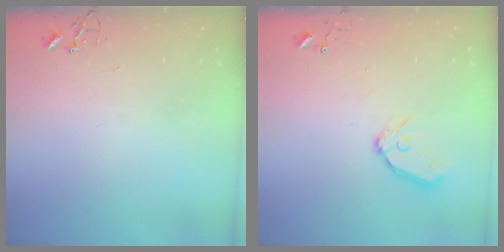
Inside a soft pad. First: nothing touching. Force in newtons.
{"total": 9.9, "press": 9.8, "slide": 1.3}